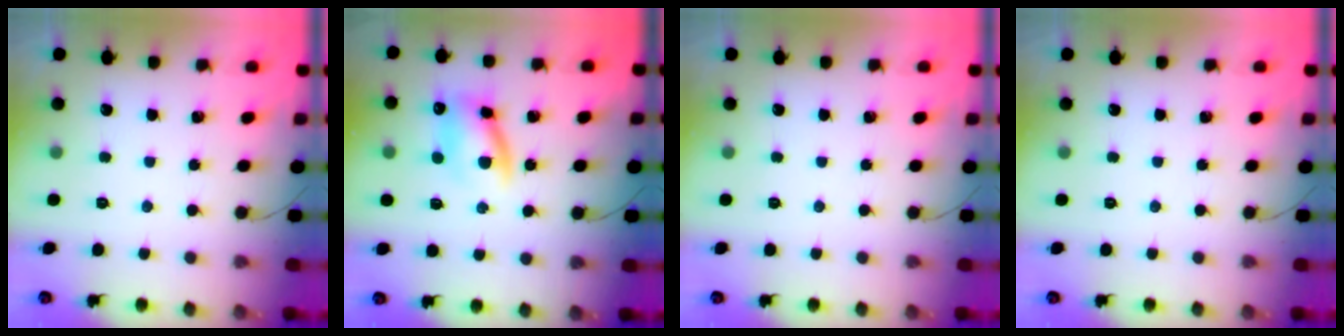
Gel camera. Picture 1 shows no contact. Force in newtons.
{"total": 11.3, "press": 11.0, "slide": 2.4}
{"total": 0.0}
{"total": 0.0}